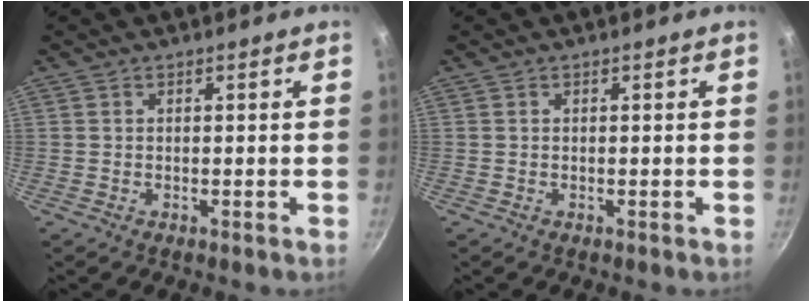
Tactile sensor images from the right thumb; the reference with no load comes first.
{"total": 0.0}